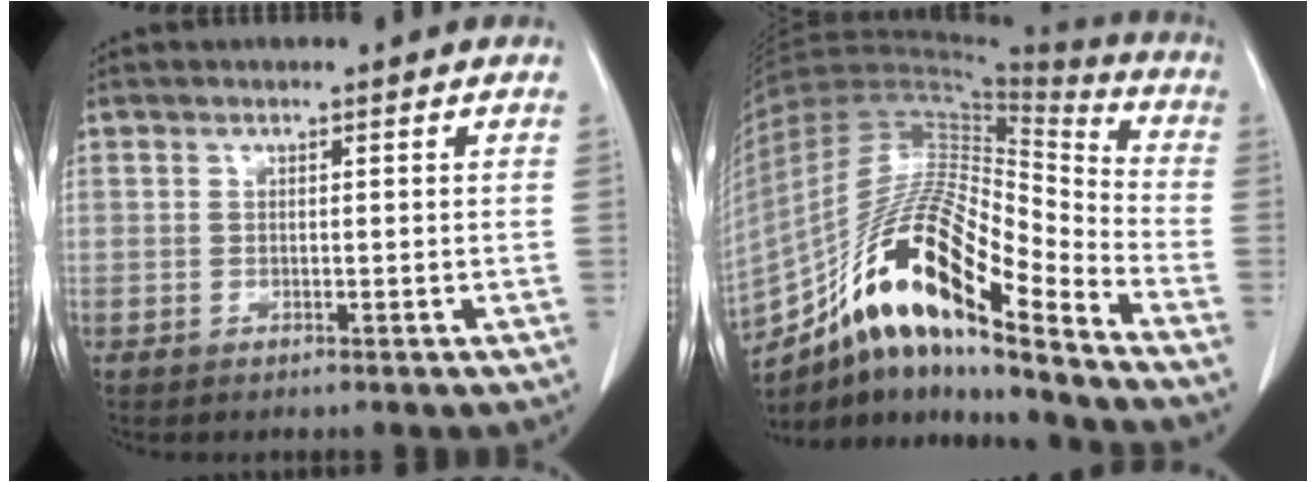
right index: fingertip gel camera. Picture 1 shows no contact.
{"total": 21.9, "force": [-13.4, 4.1, 16.8], "torque": [-0.325, 0.001, -0.237]}